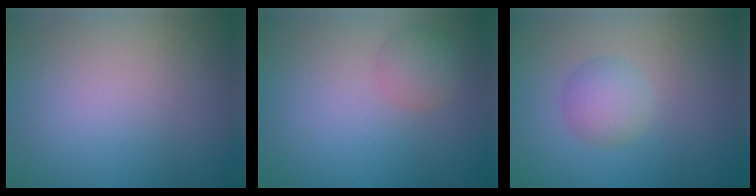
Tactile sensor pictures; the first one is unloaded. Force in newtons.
{"total": 1.9, "press": 1.9, "slide": 0.1}
{"total": 2.5, "press": 2.5, "slide": 0.0}